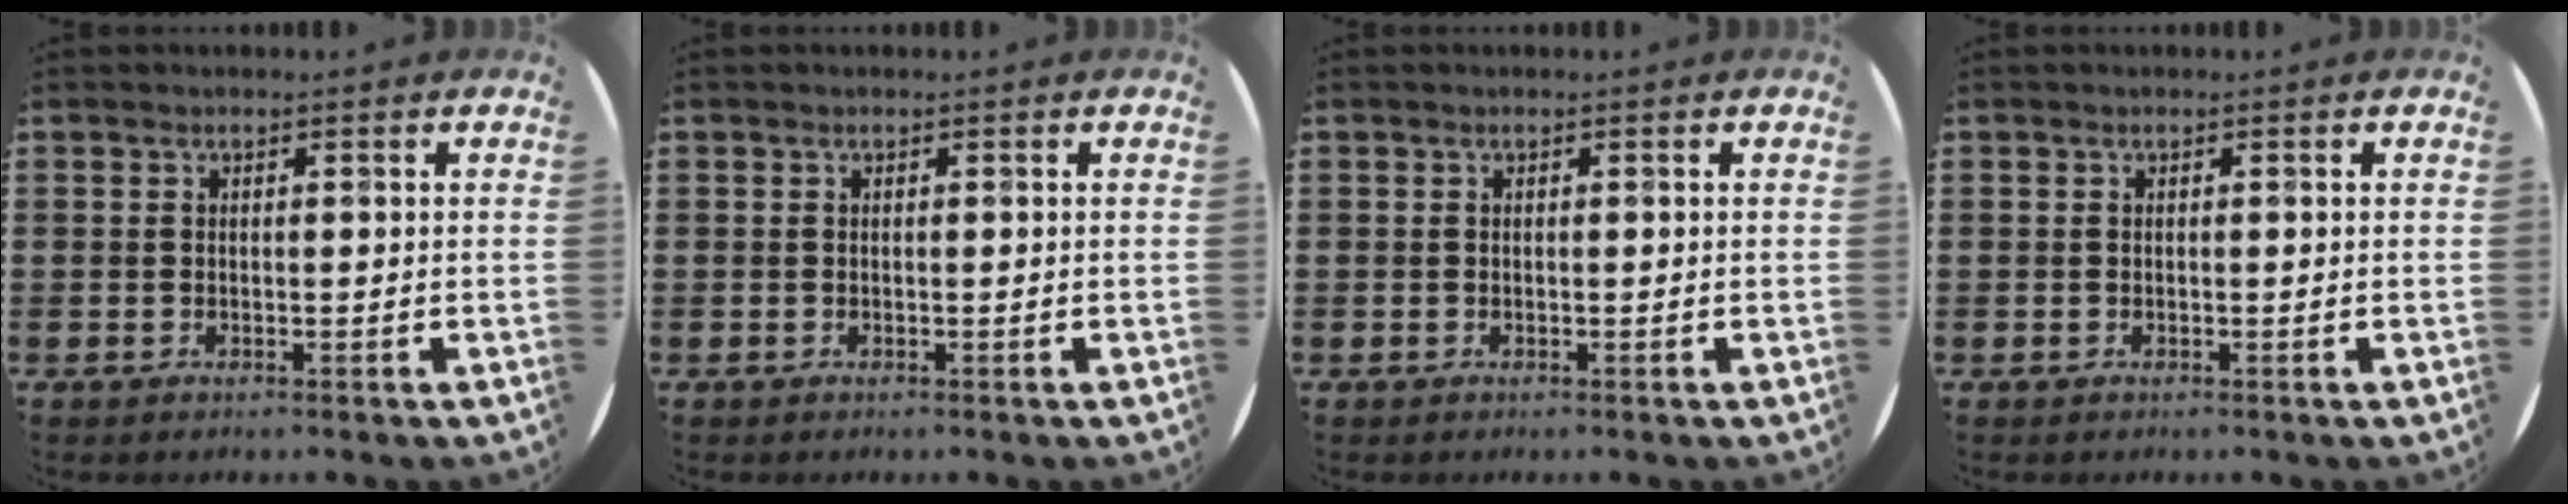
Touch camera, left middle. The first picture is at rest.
{"total": 0.0}
{"total": 0.0}
{"total": 0.0}